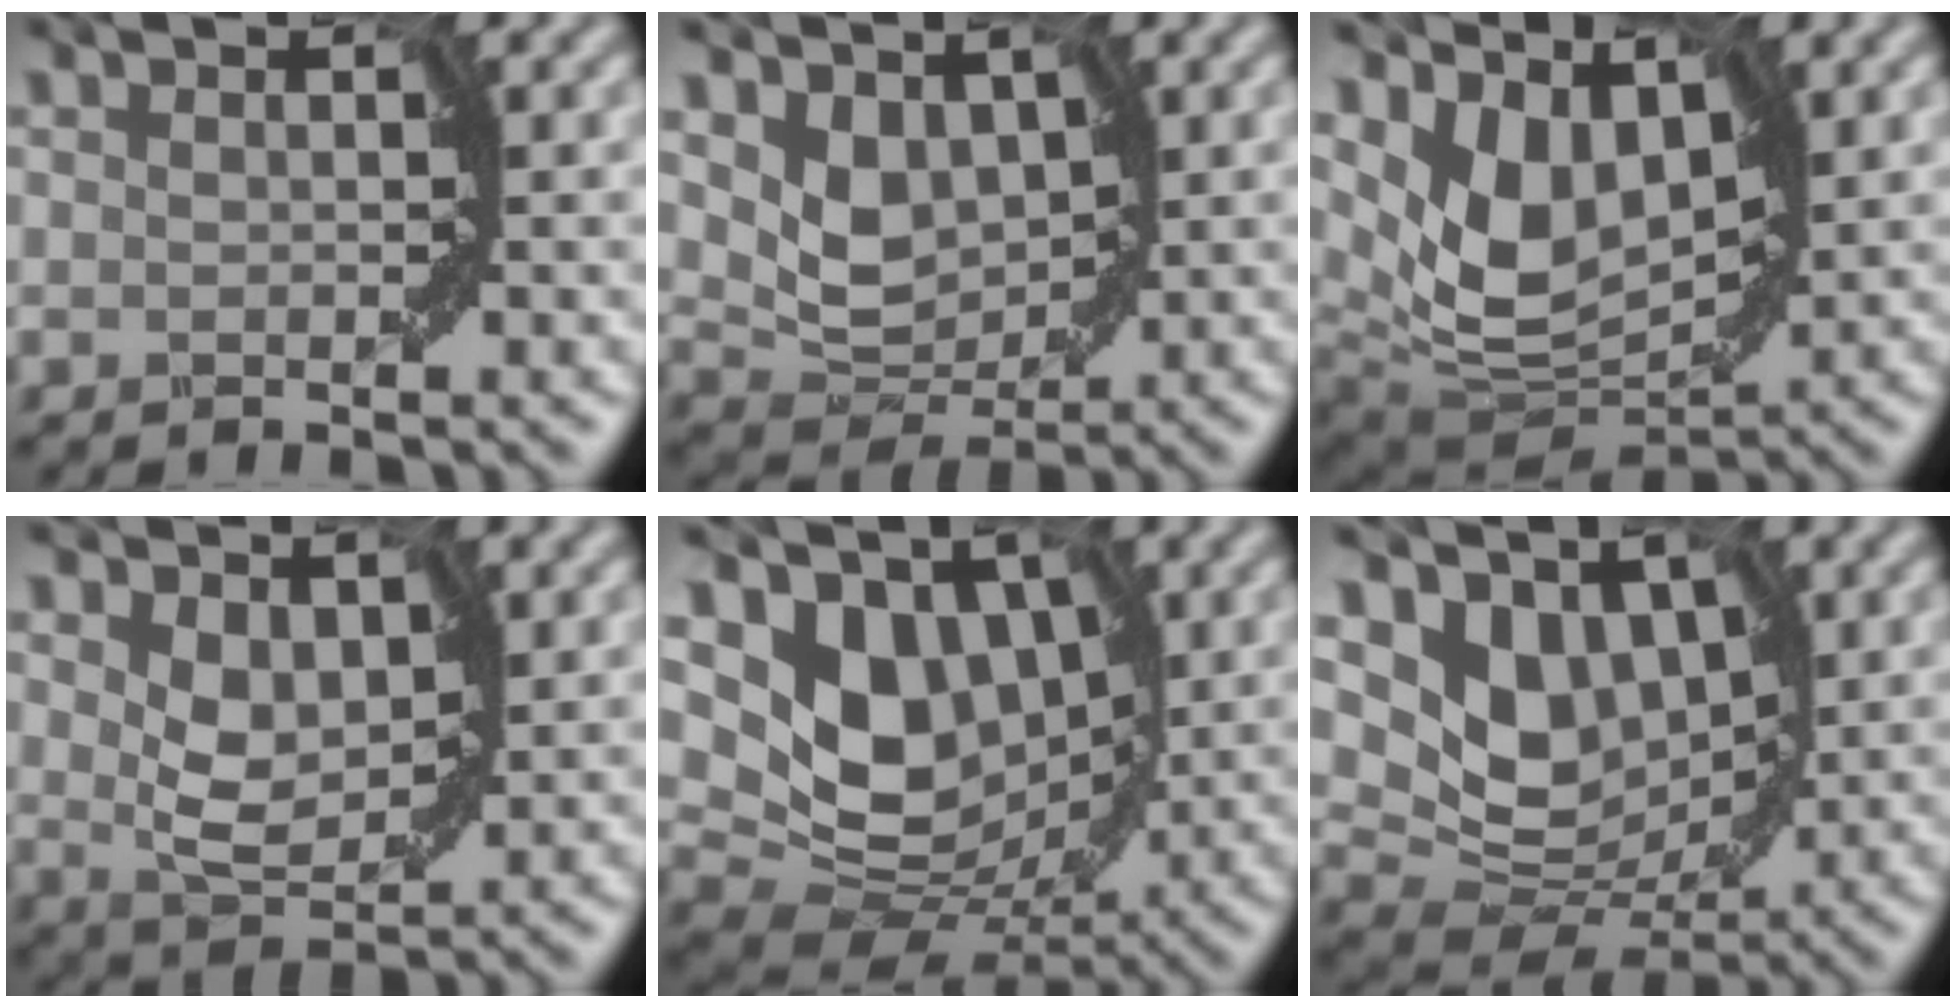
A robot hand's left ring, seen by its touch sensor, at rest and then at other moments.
{"total": 3.0, "force": [1.4, 2.3, 1.3], "torque": [-0.034, -0.015, 0.027]}
{"total": 5.9, "force": [2.7, 3.7, 3.8], "torque": [-0.089, -0.017, 0.049]}
{"total": 3.2, "force": [1.0, 2.2, 2.1], "torque": [-0.053, -0.006, 0.022]}
{"total": 8.4, "force": [2.7, 6.4, 4.7], "torque": [-0.093, -0.023, 0.053]}
{"total": 6.4, "force": [2.5, 4.9, 3.2], "torque": [-0.065, -0.024, 0.047]}